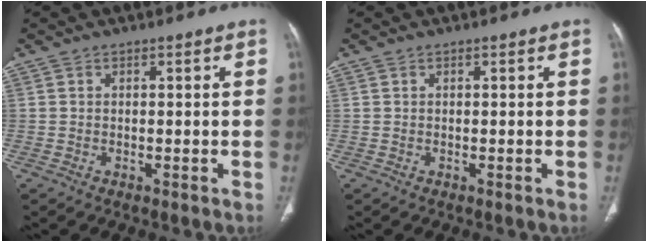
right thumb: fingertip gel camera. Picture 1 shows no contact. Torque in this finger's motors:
{"motor_torque": [-0.08, -0.14, 0.45, -0.01, 0.02]}